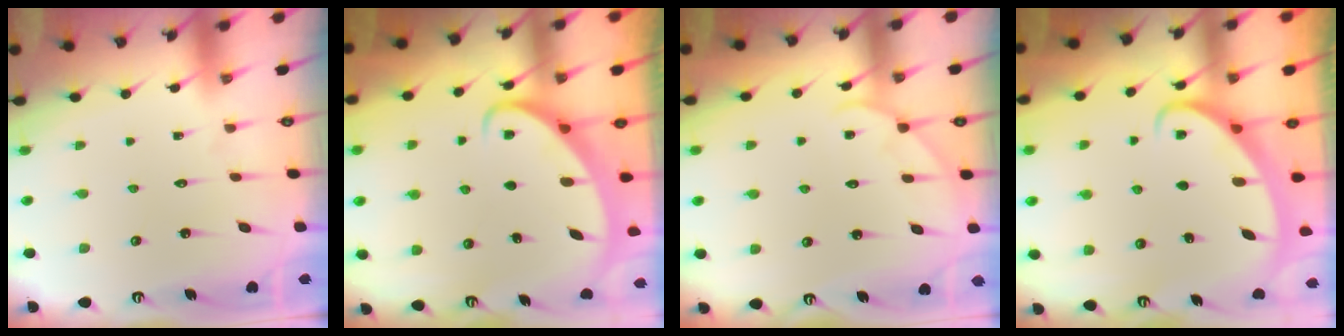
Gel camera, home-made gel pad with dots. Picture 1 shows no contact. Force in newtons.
{"total": 2.5, "press": 2.5, "slide": 0.3}
{"total": 4.6, "press": 4.6, "slide": 0.5}
{"total": 2.5, "press": 2.5, "slide": 0.3}